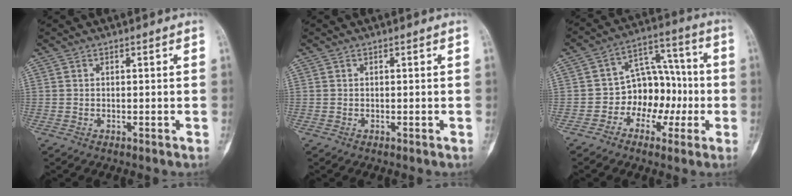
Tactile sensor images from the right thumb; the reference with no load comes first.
{"total": 0.0}
{"total": 11.0, "force": [-2.6, 8.5, 6.4], "torque": [-0.047, 0.051, -0.050]}